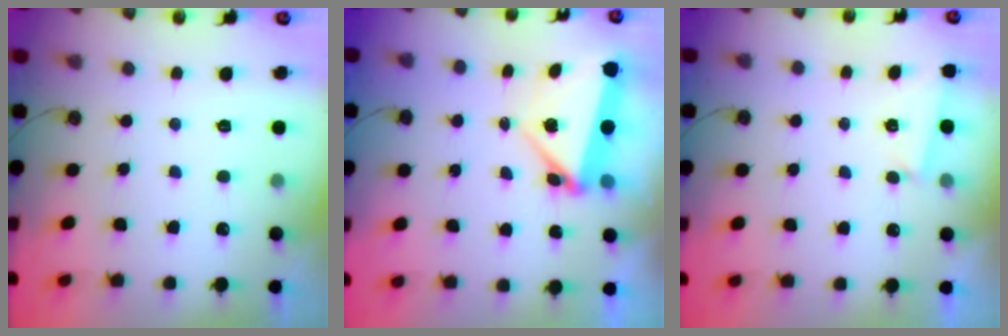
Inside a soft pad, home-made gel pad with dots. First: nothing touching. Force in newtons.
{"total": 5.6, "press": 5.6, "slide": 0.8}
{"total": 1.5, "press": 1.4, "slide": 0.5}